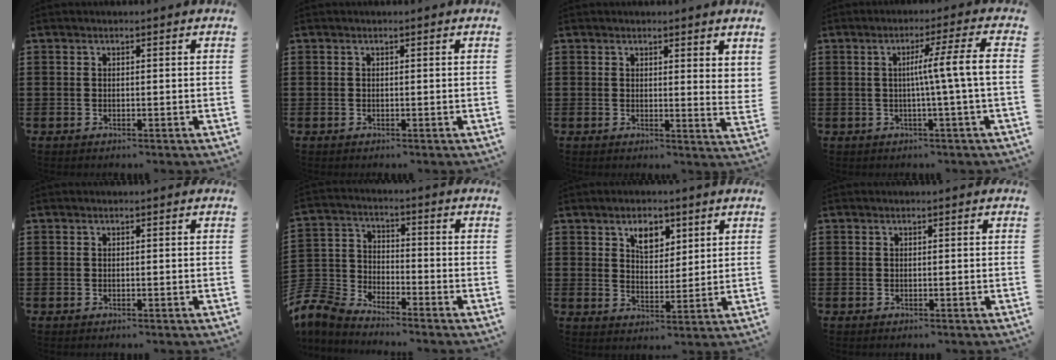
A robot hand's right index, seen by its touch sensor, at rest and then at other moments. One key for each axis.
{"total": 0.0}
{"total": 2.0, "fx": 1.7, "fy": 0.3, "fz": 1.0, "tx": -0.017, "ty": 0.000, "tz": 0.030}
{"total": 7.0, "fx": -0.1, "fy": -1.1, "fz": 6.9, "tx": -0.119, "ty": -0.009, "tz": -0.013}
{"total": 0.0}
{"total": 6.3, "fx": -6.0, "fy": 1.6, "fz": 1.2, "tx": -0.063, "ty": -0.007, "tz": -0.132}
{"total": 4.8, "fx": 2.8, "fy": 2.7, "fz": 2.7, "tx": -0.049, "ty": 0.005, "tz": 0.047}
{"total": 0.0}